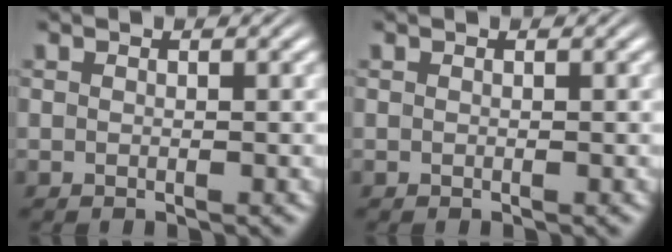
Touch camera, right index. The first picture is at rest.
{"total": 0.0}